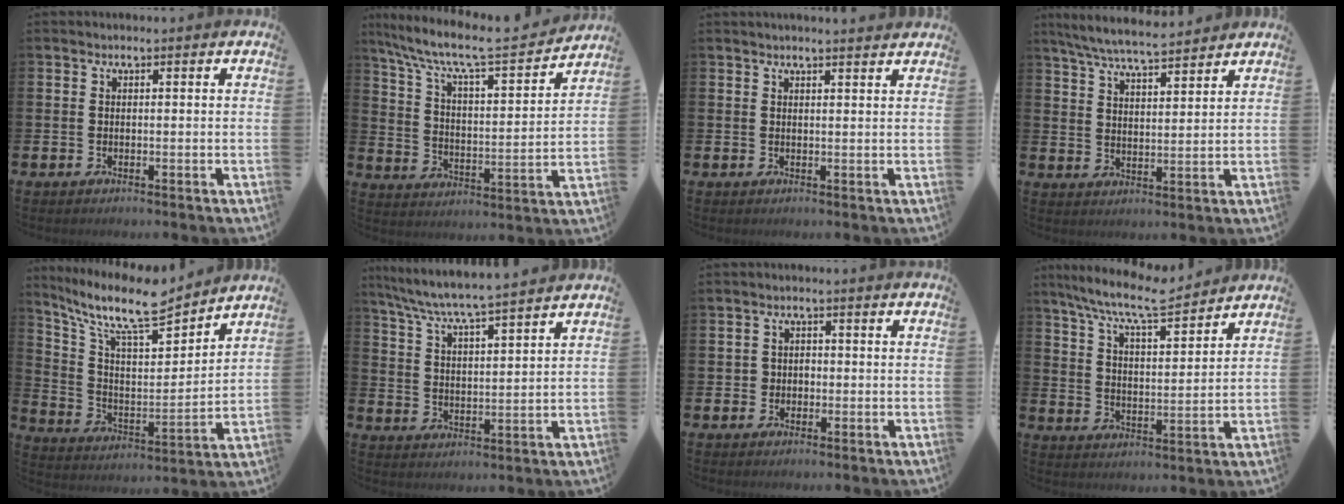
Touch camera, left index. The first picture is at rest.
{"total": 8.9, "force": [7.7, 1.7, 4.1], "torque": [-0.110, -0.055, 0.125]}
{"total": 1.6, "force": [1.6, -0.1, 0.2], "torque": [0.010, -0.012, 0.027]}
{"total": 6.7, "force": [6.3, 0.6, 2.1], "torque": [-0.059, -0.030, 0.113]}
{"total": 11.2, "force": [9.5, 2.5, 5.2], "torque": [-0.123, -0.065, 0.162]}
{"total": 6.8, "force": [6.6, 0.0, 1.7], "torque": [-0.059, -0.050, 0.112]}
{"total": 1.8, "force": [-0.3, 1.7, 0.3], "torque": [0.003, 0.002, -0.014]}
{"total": 9.0, "force": [8.2, 1.0, 3.6], "torque": [-0.095, -0.043, 0.145]}